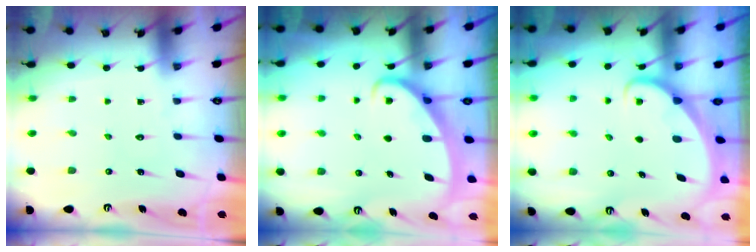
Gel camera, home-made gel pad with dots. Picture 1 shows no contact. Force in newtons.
{"total": 2.7, "press": 2.7, "slide": 0.4}
{"total": 1.8, "press": 1.8, "slide": 0.0}